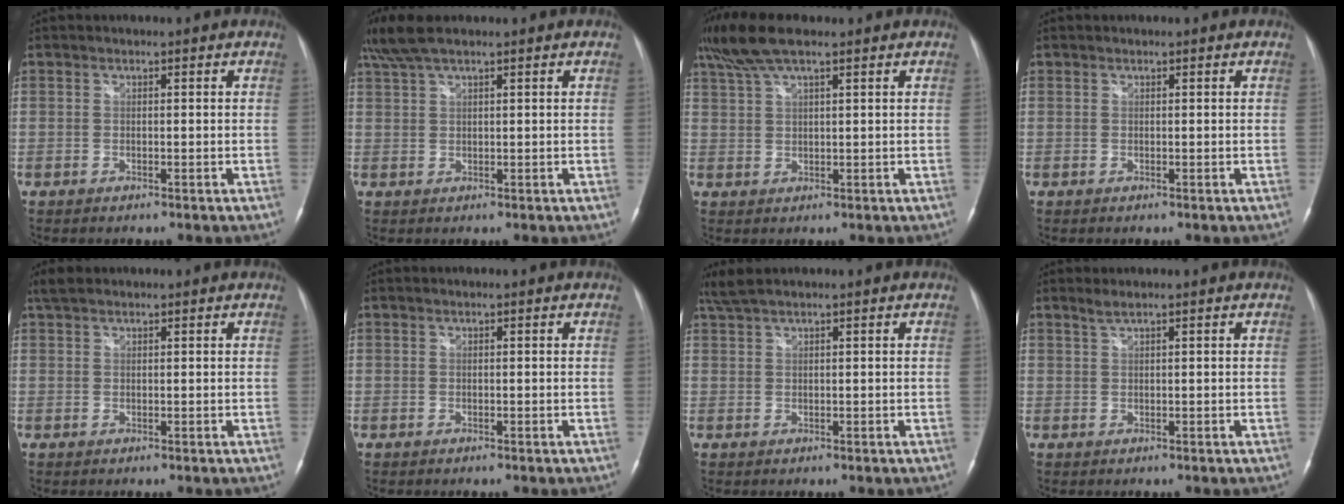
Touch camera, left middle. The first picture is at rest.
{"total": 5.3, "force": [4.2, 0.9, 3.3], "torque": [-0.077, 0.028, 0.083]}
{"total": 7.3, "force": [5.5, 1.2, 4.7], "torque": [-0.106, 0.031, 0.105]}
{"total": 0.0}
{"total": 2.2, "force": [1.8, 0.9, 1.0], "torque": [-0.026, 0.018, 0.035]}
{"total": 0.0}
{"total": 2.8, "force": [2.3, 0.0, 1.5], "torque": [-0.042, 0.022, 0.052]}
{"total": 1.1, "force": [0.9, -0.1, 0.7], "torque": [-0.019, 0.008, 0.020]}